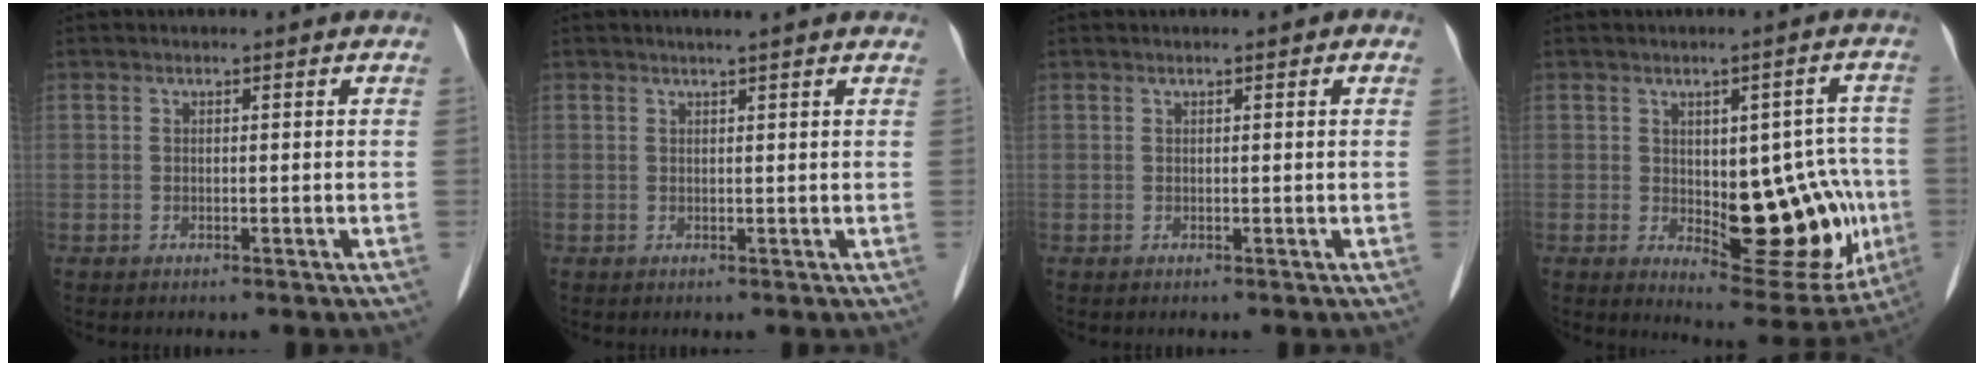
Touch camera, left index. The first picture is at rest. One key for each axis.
{"total": 4.8, "fx": 4.2, "fy": 0.5, "fz": 2.4, "tx": -0.031, "ty": 0.021, "tz": 0.047}
{"total": 0.8, "fx": 0.4, "fy": 0.2, "fz": 0.6, "tx": -0.013, "ty": 0.005, "tz": 0.004}
{"total": 14.9, "fx": -2.4, "fy": 6.1, "fz": 13.4, "tx": -0.154, "ty": 0.008, "tz": -0.011}